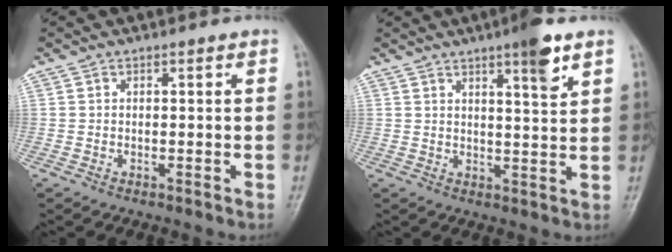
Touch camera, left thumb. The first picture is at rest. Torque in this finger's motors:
{"motor_torque": [1.86, 1.10, 1.06, -1.09, 0.27]}